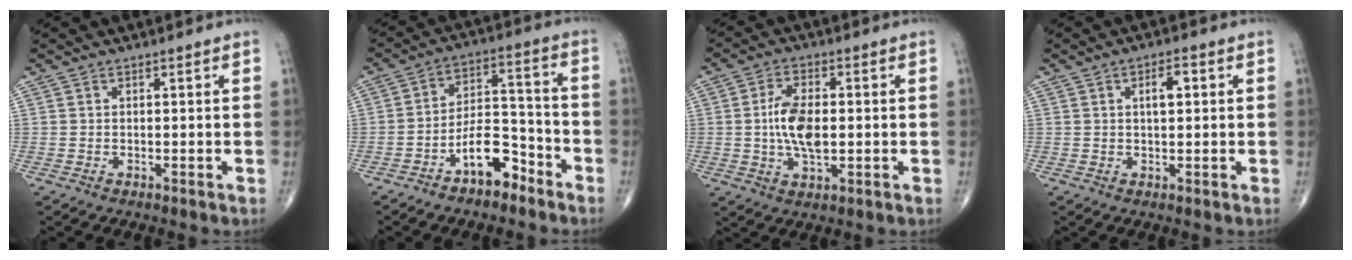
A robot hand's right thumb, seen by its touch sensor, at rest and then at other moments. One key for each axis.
{"total": 9.8, "fx": -6.1, "fy": 4.6, "fz": 6.1, "tx": -0.088, "ty": 0.061, "tz": -0.108}
{"total": 9.0, "fx": -0.1, "fy": 4.5, "fz": 7.8, "tx": -0.152, "ty": 0.000, "tz": -0.002}
{"total": 3.8, "fx": 0.9, "fy": 1.6, "fz": 3.3, "tx": -0.048, "ty": 0.006, "tz": 0.014}